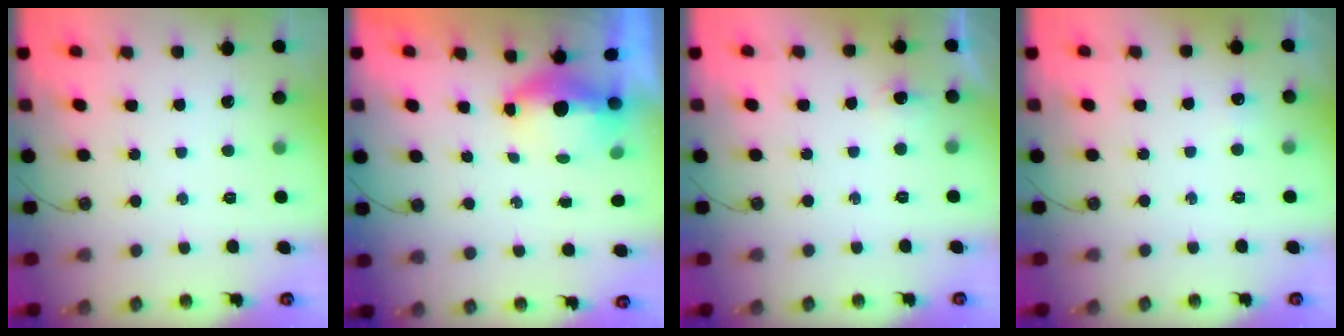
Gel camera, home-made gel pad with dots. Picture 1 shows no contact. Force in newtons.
{"total": 11.3, "press": 6.0, "slide": 9.6}
{"total": 4.9, "press": 4.6, "slide": 1.4}
{"total": 3.9, "press": 3.8, "slide": 0.5}